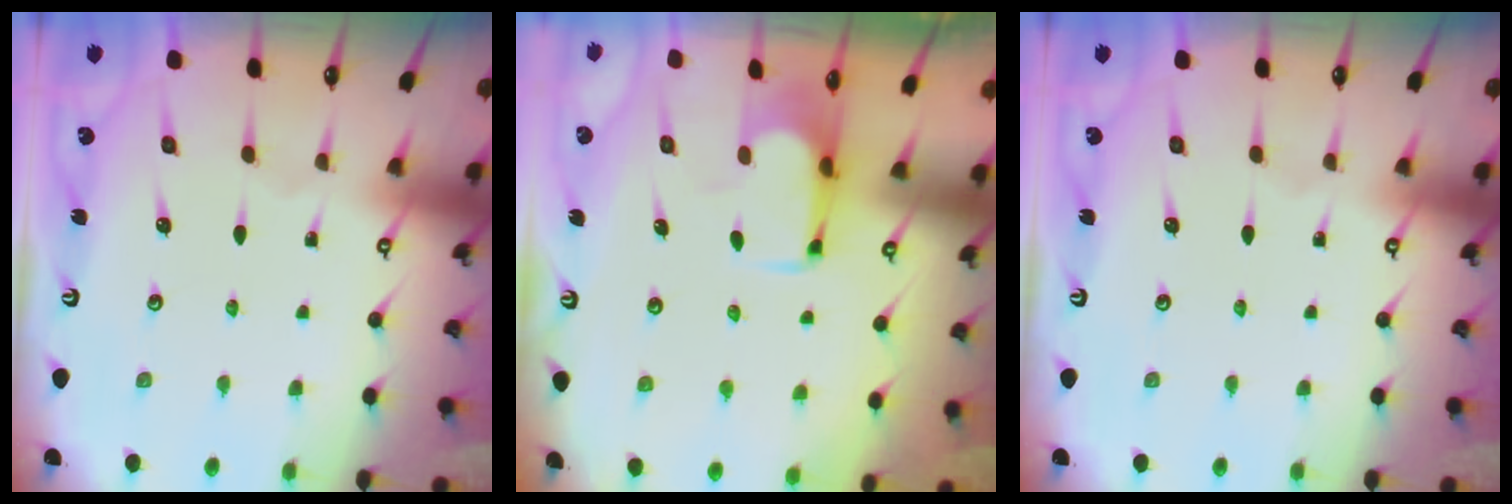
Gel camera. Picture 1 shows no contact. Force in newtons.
{"total": 3.7, "press": 3.6, "slide": 0.7}
{"total": 0.0}